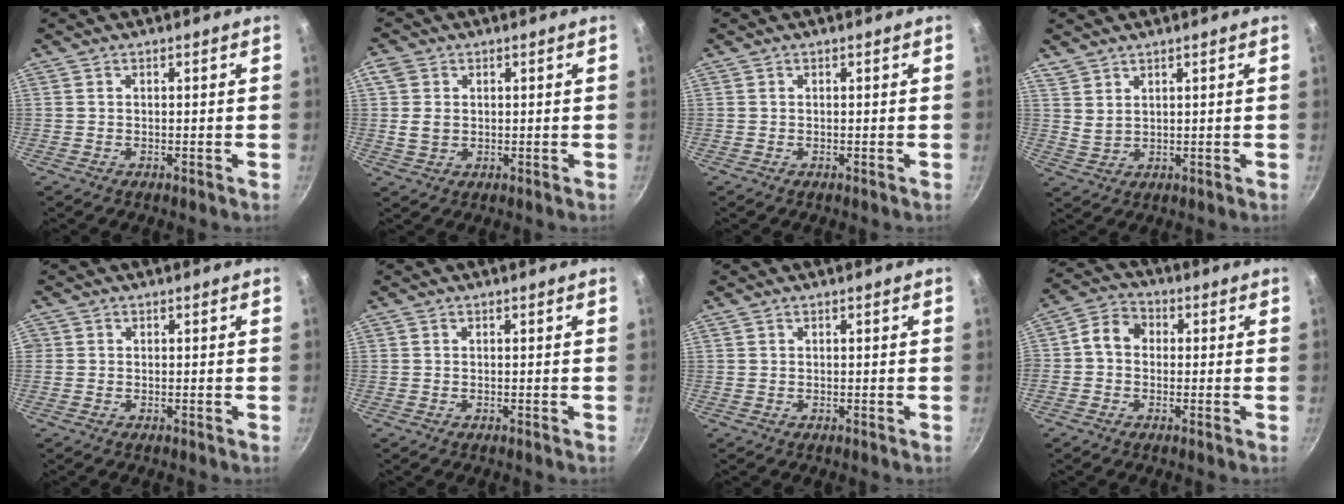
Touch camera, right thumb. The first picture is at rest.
{"total": 4.6, "force": [0.6, 3.7, 2.7], "torque": [-0.046, -0.004, 0.007]}
{"total": 0.0}
{"total": 3.1, "force": [2.6, 1.4, 1.0], "torque": [-0.015, -0.008, 0.056]}
{"total": 0.8, "force": [0.1, 0.8, 0.1], "torque": [0.008, 0.001, -0.002]}
{"total": 0.0}
{"total": 0.0}
{"total": 5.9, "force": [0.0, 4.9, 3.2], "torque": [-0.037, 0.017, -0.021]}